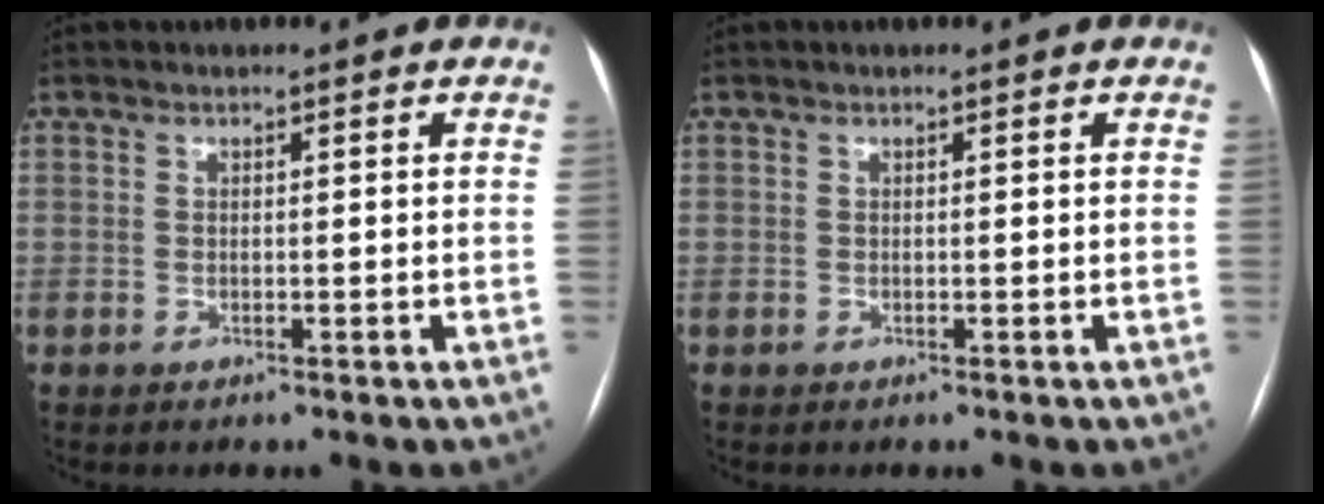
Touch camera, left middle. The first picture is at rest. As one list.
[{"total": 0.0}]